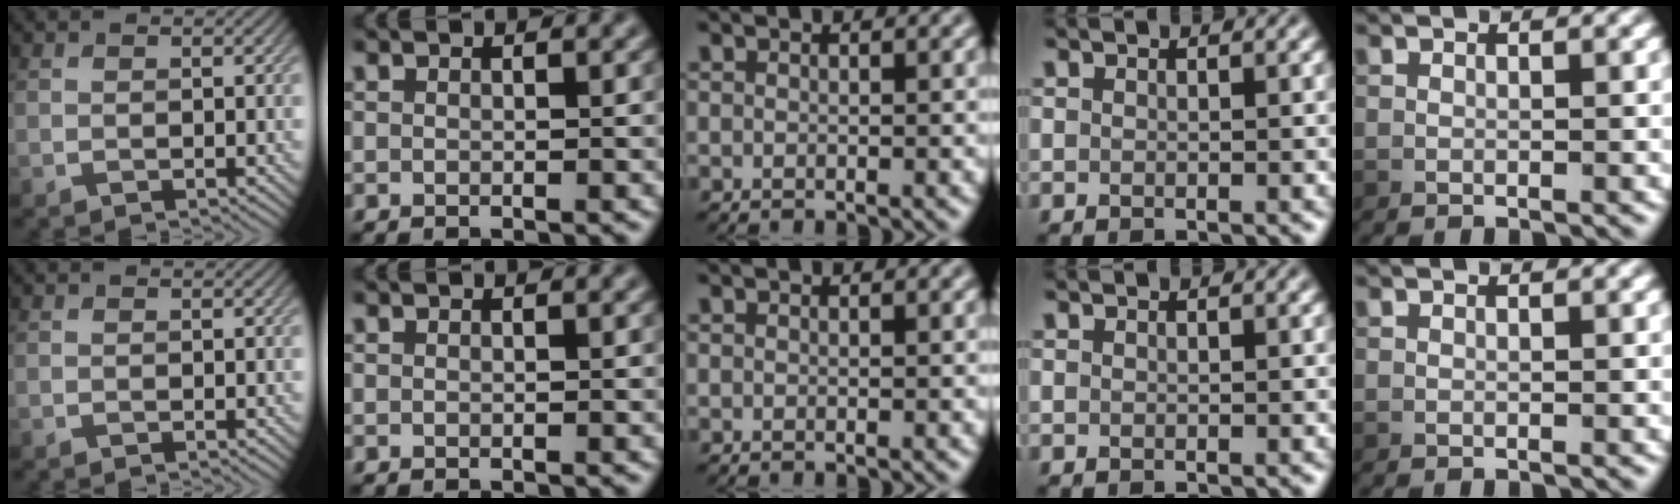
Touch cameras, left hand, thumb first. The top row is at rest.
{}